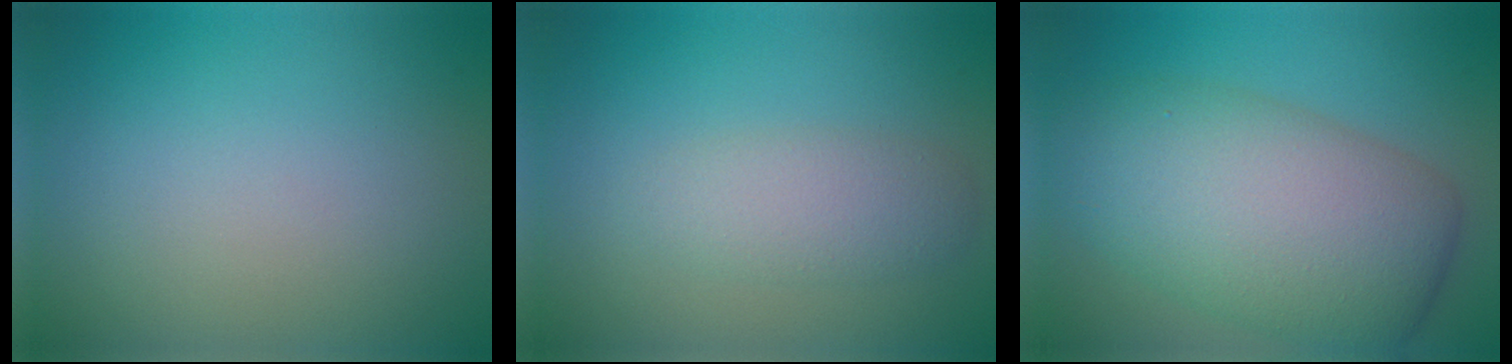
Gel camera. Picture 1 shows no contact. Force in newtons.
{"total": 2.9, "press": 2.9, "slide": 0.0}
{"total": 10.3, "press": 10.3, "slide": 0.3}